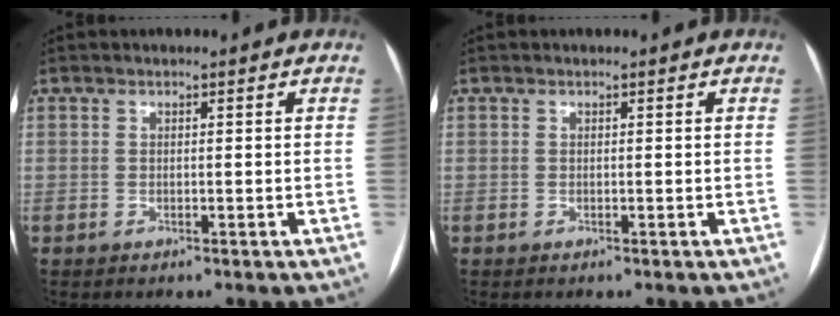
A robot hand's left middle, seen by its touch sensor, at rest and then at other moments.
{"total": 0.0}